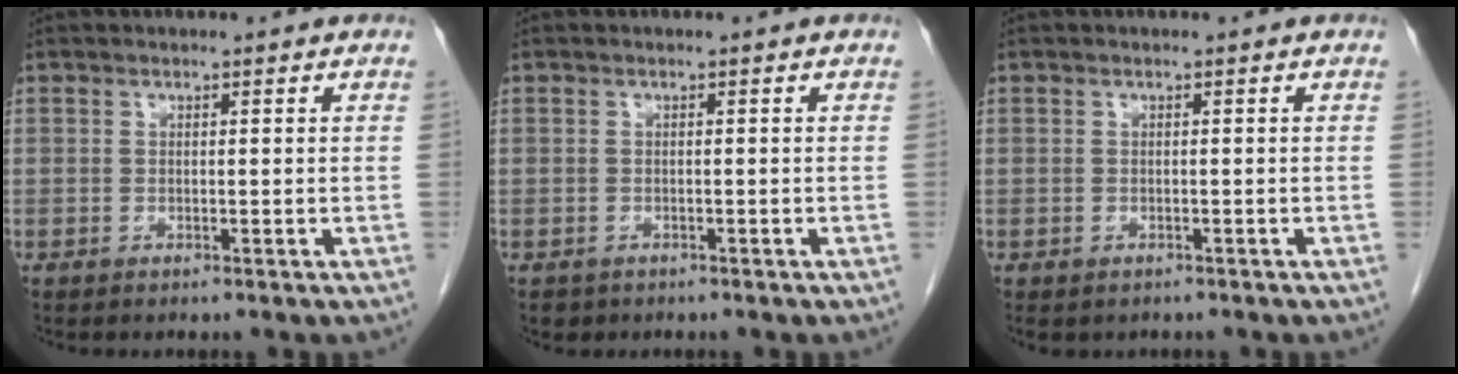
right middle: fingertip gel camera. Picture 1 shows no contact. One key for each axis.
{"total": 1.2, "fx": -0.8, "fy": 0.9, "fz": 0.1, "tx": -0.011, "ty": 0.002, "tz": -0.007}
{"total": 1.7, "fx": -1.3, "fy": 1.1, "fz": 0.3, "tx": -0.007, "ty": 0.000, "tz": -0.014}